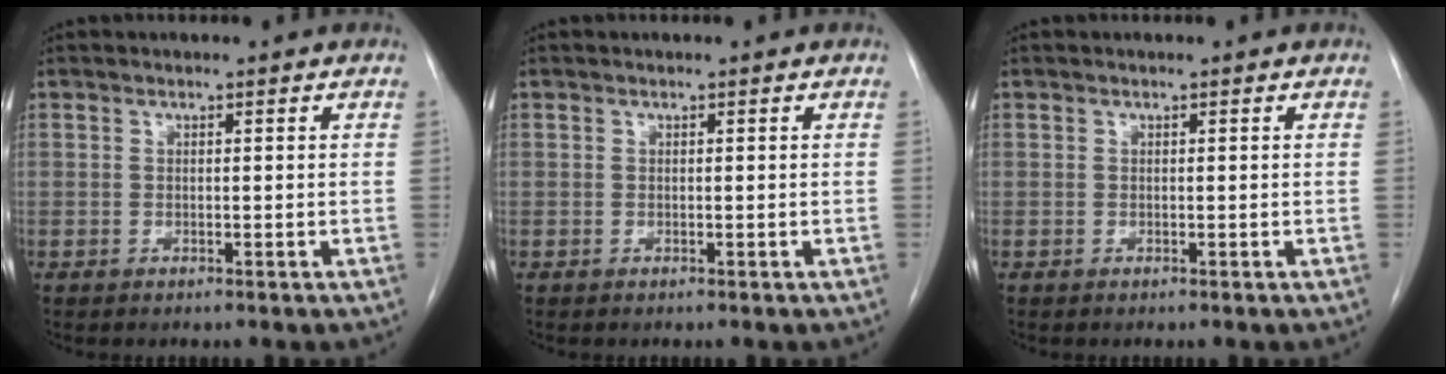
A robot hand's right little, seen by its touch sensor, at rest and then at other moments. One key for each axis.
{"total": 0.0}
{"total": 0.0}